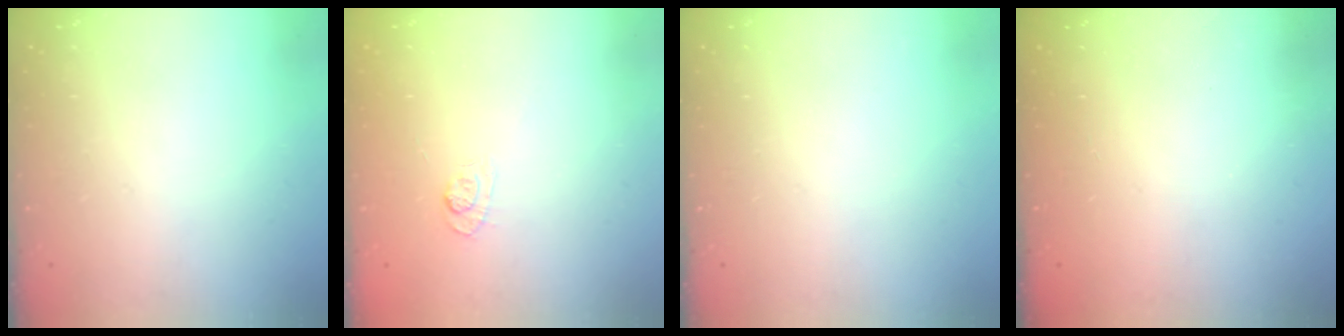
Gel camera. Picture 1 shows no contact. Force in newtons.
{"total": 3.5, "press": 3.1, "slide": 1.6}
{"total": 0.0}
{"total": 2.3, "press": 2.2, "slide": 0.8}